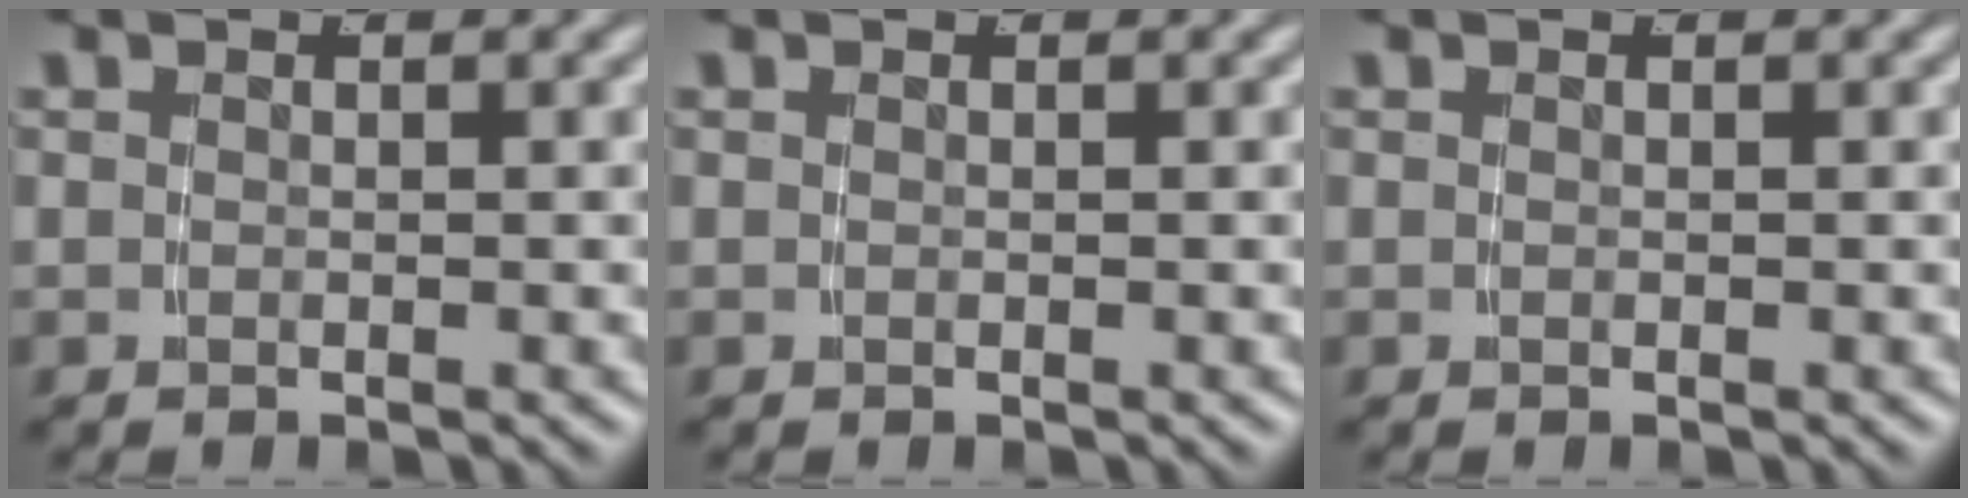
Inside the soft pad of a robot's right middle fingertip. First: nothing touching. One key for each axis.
{"total": 0.0}
{"total": 0.0}